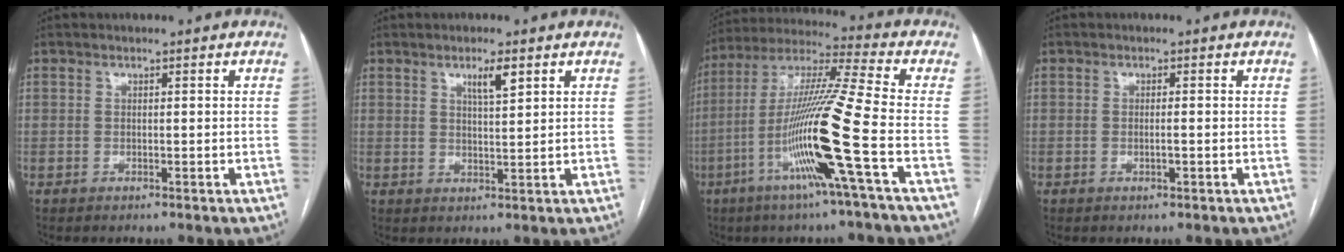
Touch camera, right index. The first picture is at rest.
{"total": 3.5, "force": [2.0, 0.4, 2.9], "torque": [-0.049, -0.003, 0.036]}
{"total": 17.1, "force": [-5.7, -2.0, 16.0], "torque": [-0.312, -0.015, -0.116]}
{"total": 1.2, "force": [-0.2, 0.2, 1.1], "torque": [-0.024, -0.002, -0.003]}